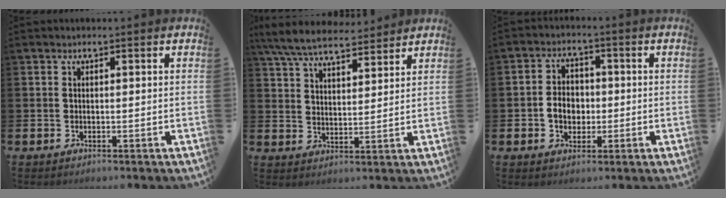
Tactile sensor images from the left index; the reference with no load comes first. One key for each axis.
{"total": 7.6, "fx": 7.0, "fy": 1.5, "fz": 2.4, "tx": -0.073, "ty": -0.028, "tz": 0.128}
{"total": 4.2, "fx": -0.6, "fy": 3.4, "fz": 2.4, "tx": -0.030, "ty": 0.003, "tz": -0.019}